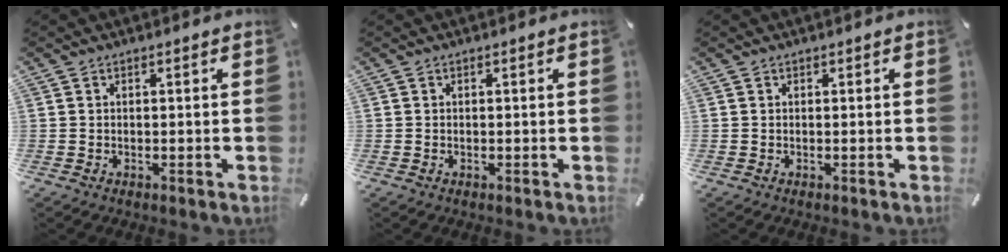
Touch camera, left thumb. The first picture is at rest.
{"total": 0.0}
{"total": 0.0}